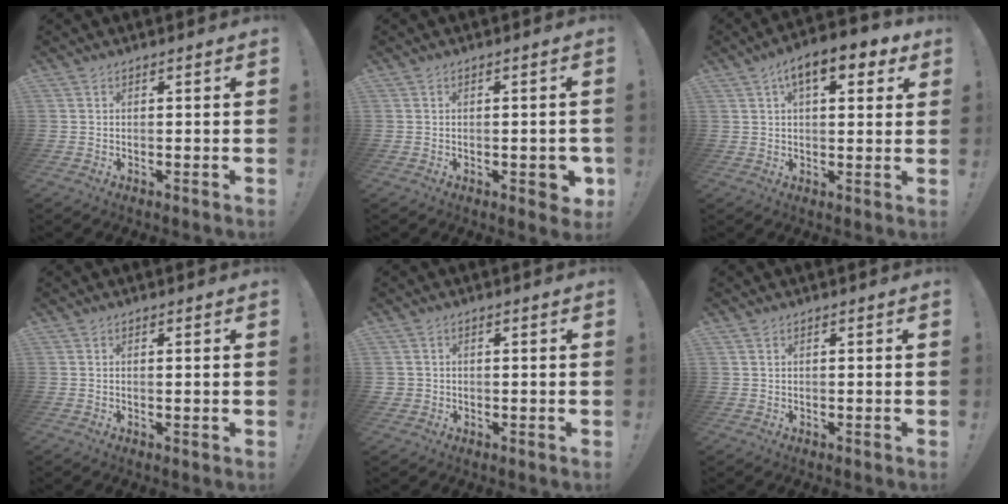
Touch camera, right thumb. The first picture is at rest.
{"total": 4.1, "force": [-1.3, 1.9, 3.4], "torque": [-0.044, 0.010, -0.015]}
{"total": 10.7, "force": [4.7, 4.7, 8.3], "torque": [-0.114, -0.011, 0.078]}
{"total": 0.9, "force": [0.4, 0.0, 0.8], "torque": [-0.004, -0.005, 0.005]}
{"total": 1.8, "force": [0.1, 1.7, 0.6], "torque": [-0.007, 0.003, 0.003]}
{"total": 0.8, "force": [0.5, 0.5, 0.4], "torque": [0.000, -0.003, 0.009]}